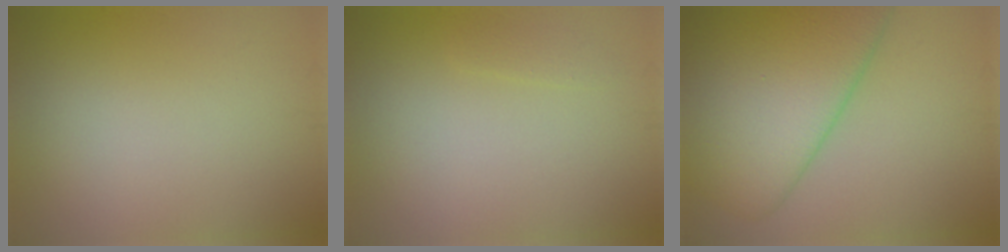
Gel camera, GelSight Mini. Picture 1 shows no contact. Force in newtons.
{"total": 0.7, "press": 0.7, "slide": 0.0}
{"total": 10.4, "press": 10.4, "slide": 0.2}